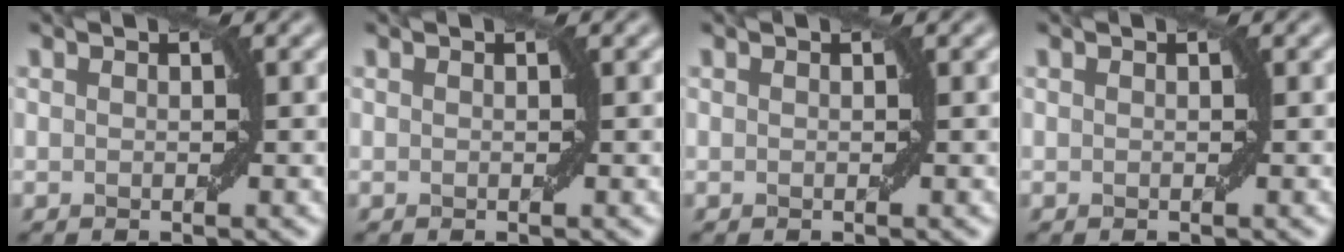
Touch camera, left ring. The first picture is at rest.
{"total": 0.0}
{"total": 0.0}
{"total": 0.0}